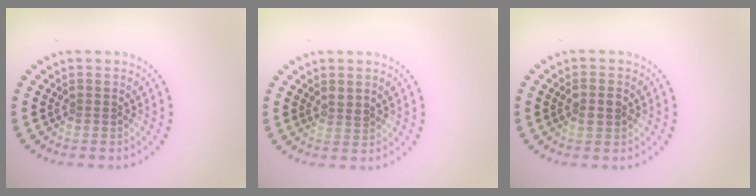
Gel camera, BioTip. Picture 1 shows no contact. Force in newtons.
{"total": 1.0, "press": 0.8, "slide": 0.5}
{"total": 1.7, "press": 1.7, "slide": 0.1}